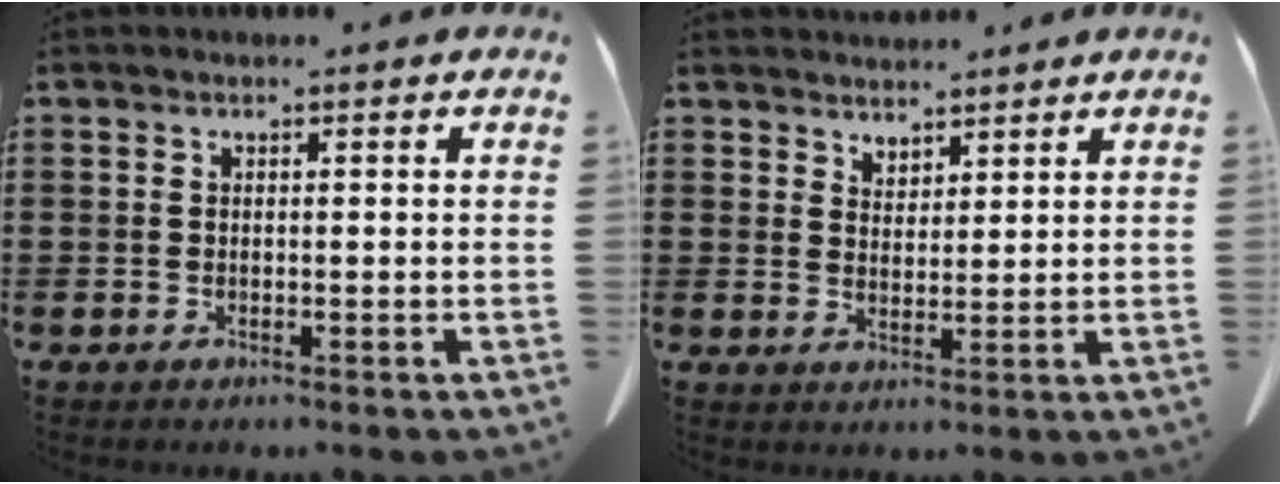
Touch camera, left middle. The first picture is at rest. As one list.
[{"total": 3.3, "force": [3.1, 1.0, -0.4], "torque": [-0.001, -0.007, 0.060]}]